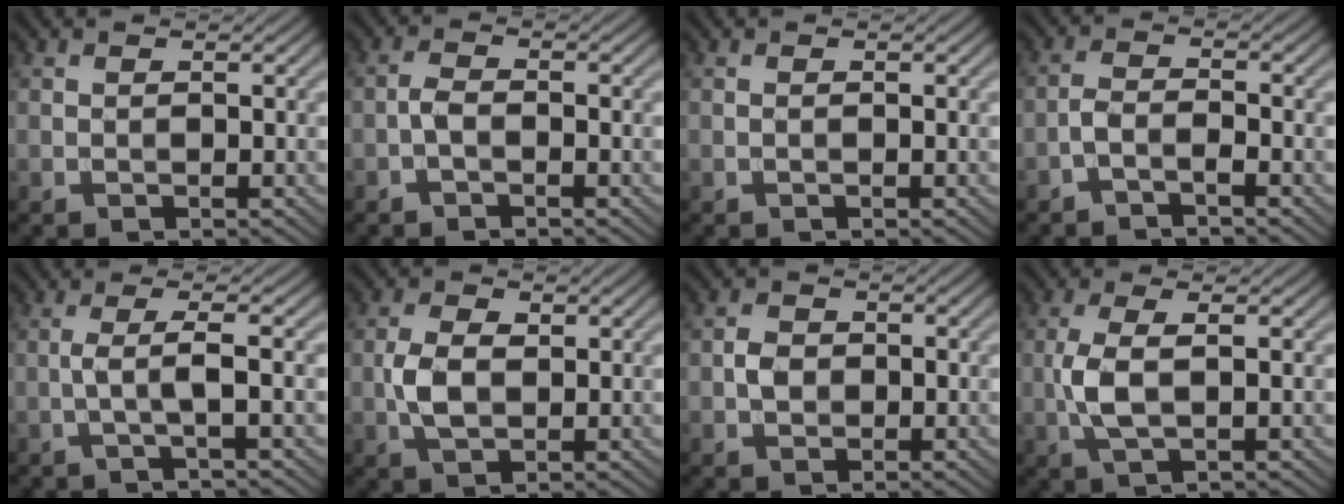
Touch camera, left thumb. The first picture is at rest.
{"total": 1.8, "force": [-1.0, 0.7, 1.4], "torque": [-0.029, 0.005, -0.025]}
{"total": 0.0}
{"total": 2.4, "force": [-1.8, 0.6, 1.5], "torque": [-0.031, 0.006, -0.043]}
{"total": 3.1, "force": [-0.4, 0.4, 3.0], "torque": [-0.052, 0.011, -0.024]}
{"total": 4.7, "force": [0.0, 2.8, 3.7], "torque": [-0.087, 0.002, 0.000]}
{"total": 2.3, "force": [-0.3, 1.9, 1.3], "torque": [-0.028, 0.000, -0.011]}
{"total": 4.7, "force": [-0.1, 1.7, 4.3], "torque": [-0.112, 0.002, -0.003]}